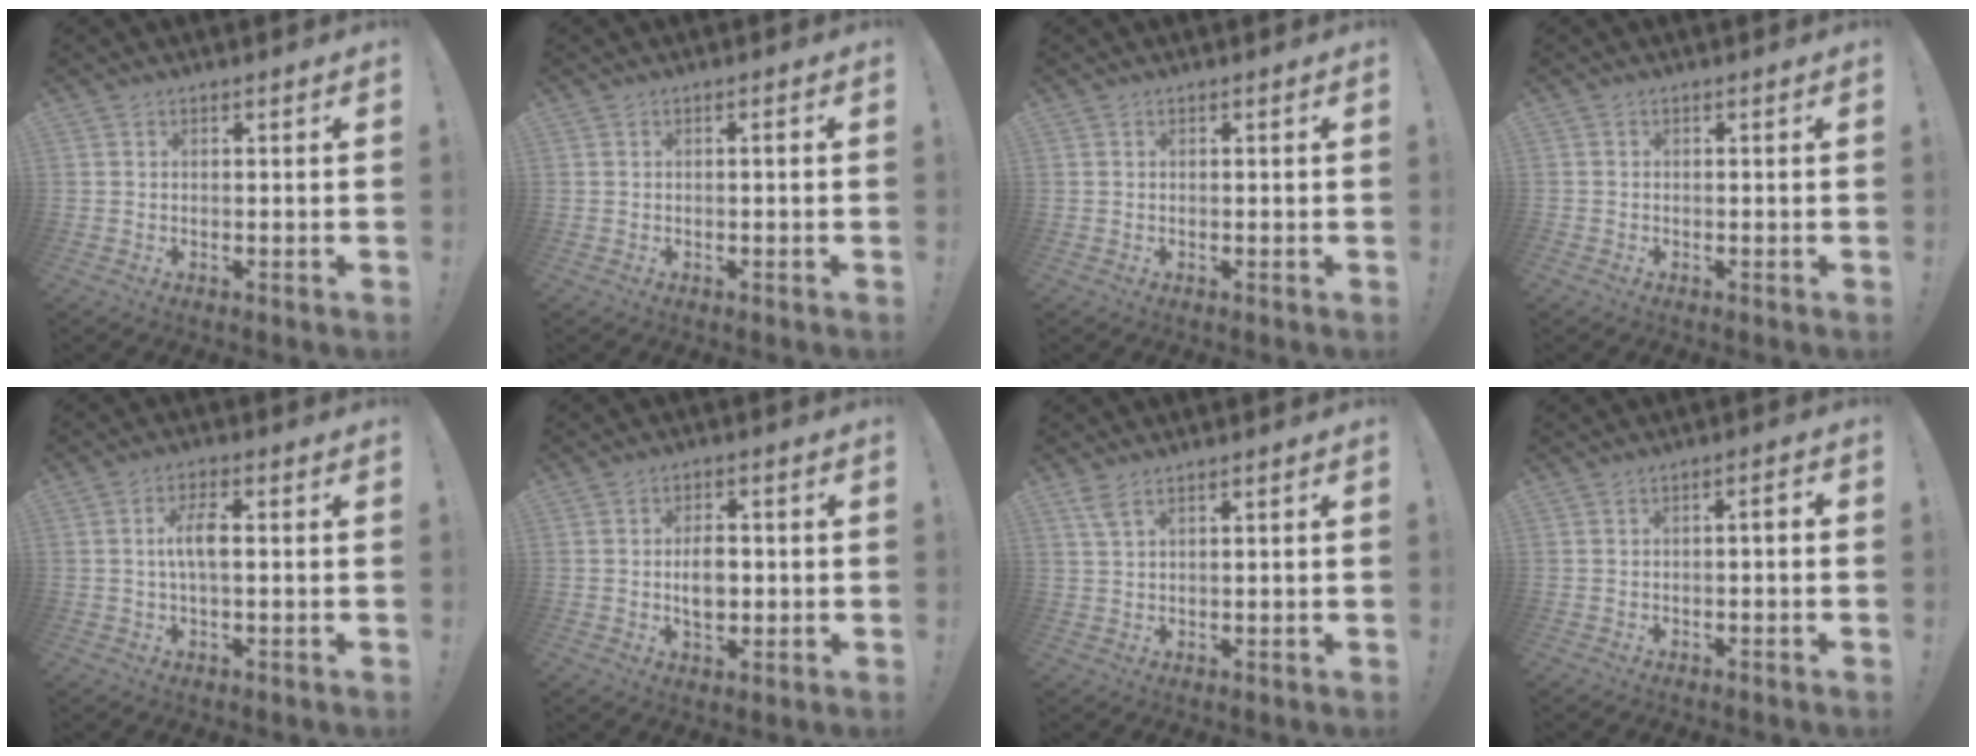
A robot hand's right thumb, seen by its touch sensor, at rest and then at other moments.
{"total": 0.9, "force": [-0.3, 0.0, 0.8], "torque": [-0.023, 0.005, -0.006]}
{"total": 0.0}
{"total": 0.7, "force": [-0.6, 0.5, 0.0], "torque": [0.001, 0.001, -0.009]}
{"total": 6.2, "force": [0.0, 2.1, 5.8], "torque": [-0.112, 0.008, -0.004]}
{"total": 6.3, "force": [-0.6, 4.3, 4.6], "torque": [-0.064, 0.000, -0.015]}
{"total": 3.2, "force": [1.9, 0.6, 2.5], "torque": [-0.052, -0.006, 0.034]}
{"total": 2.2, "force": [-1.2, 0.3, 1.8], "torque": [-0.035, 0.011, -0.022]}